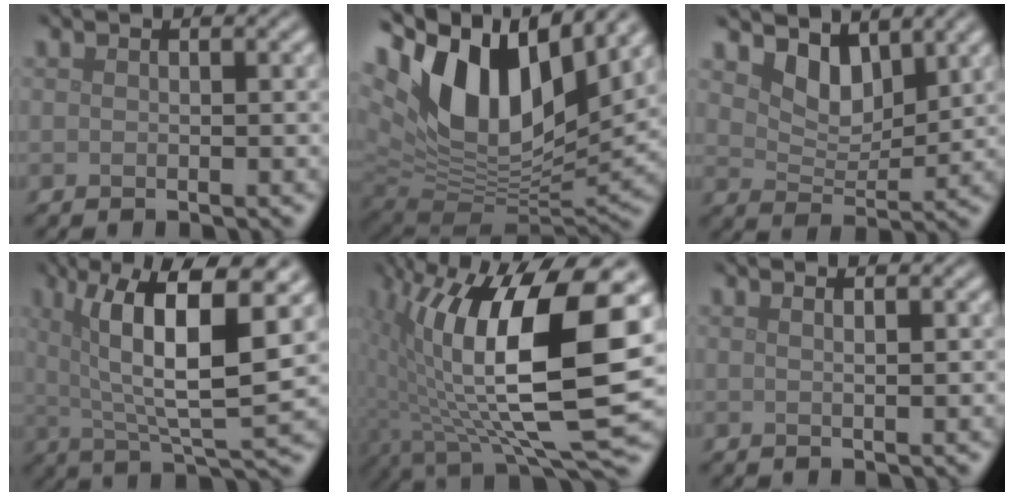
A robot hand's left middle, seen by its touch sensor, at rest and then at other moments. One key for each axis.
{"total": 14.7, "fx": 6.6, "fy": 7.5, "fz": 10.8, "tx": -0.200, "ty": 0.016, "tz": 0.120}
{"total": 3.8, "fx": 3.1, "fy": 1.7, "fz": 1.5, "tx": -0.041, "ty": -0.013, "tz": 0.051}
{"total": 10.4, "fx": 3.5, "fy": 2.7, "fz": 9.4, "tx": -0.153, "ty": 0.006, "tz": 0.062}
{"total": 15.4, "fx": 1.7, "fy": 5.9, "fz": 14.1, "tx": -0.246, "ty": -0.016, "tz": 0.030}
{"total": 1.6, "fx": 0.9, "fy": 0.7, "fz": 1.2, "tx": 0.001, "ty": -0.002, "tz": -0.005}